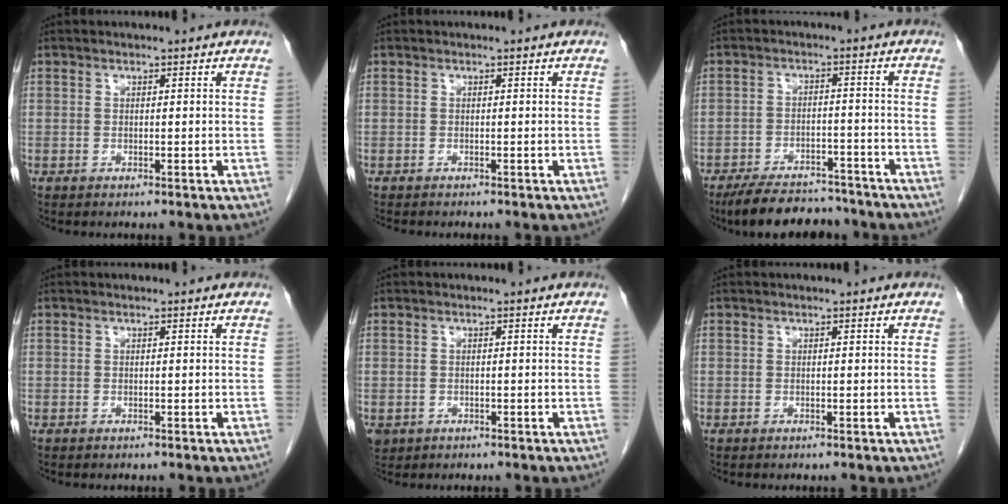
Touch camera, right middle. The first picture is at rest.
{"total": 1.5, "force": [-1.4, 0.1, 0.6], "torque": [-0.016, -0.006, -0.019]}
{"total": 11.2, "force": [-10.0, 3.5, 3.8], "torque": [-0.056, 0.004, -0.146]}
{"total": 0.0}
{"total": 2.8, "force": [-1.3, 2.3, 0.8], "torque": [-0.017, -0.001, -0.016]}
{"total": 0.0}